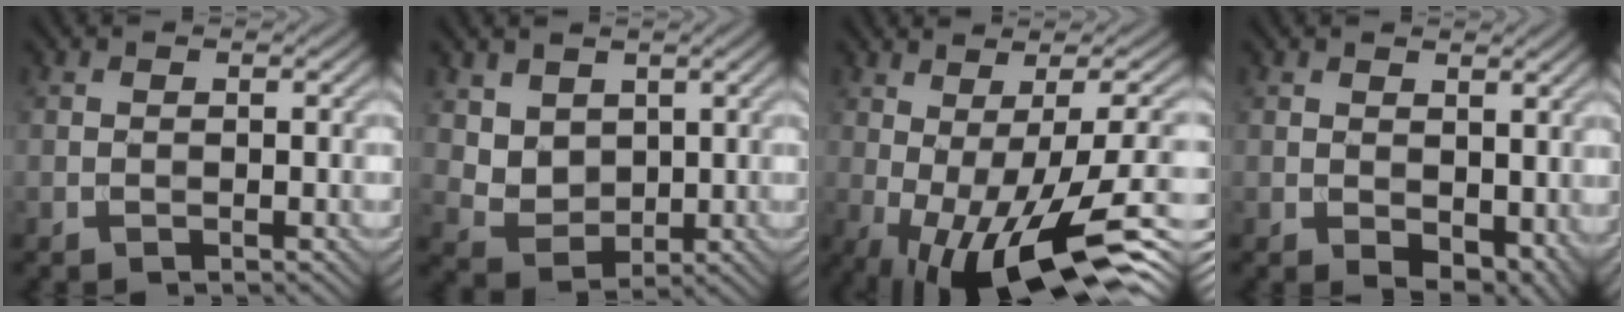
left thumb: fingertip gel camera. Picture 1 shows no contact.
{"total": 4.7, "force": [2.2, 3.6, 2.0], "torque": [-0.066, -0.021, 0.047]}
{"total": 15.3, "force": [-3.5, 4.9, 14.1], "torque": [-0.196, -0.007, -0.032]}
{"total": 4.7, "force": [0.3, 3.1, 3.6], "torque": [-0.063, -0.021, 0.014]}